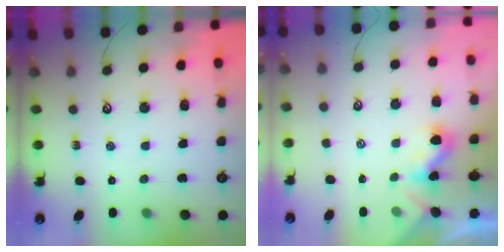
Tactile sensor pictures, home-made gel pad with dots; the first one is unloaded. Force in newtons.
{"total": 2.5, "press": 2.5, "slide": 0.3}